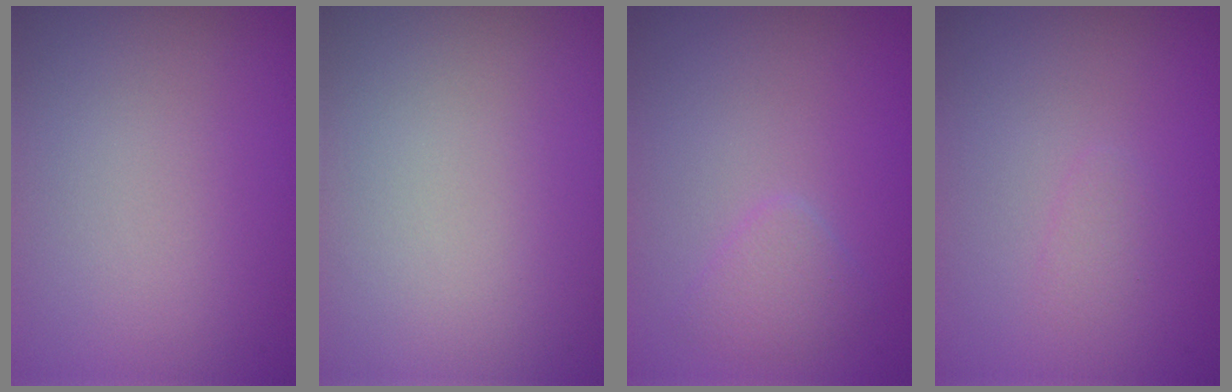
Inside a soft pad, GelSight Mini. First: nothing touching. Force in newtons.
{"total": 0.5, "press": 0.5, "slide": 0.0}
{"total": 1.4, "press": 1.4, "slide": 0.0}
{"total": 0.7, "press": 0.7, "slide": 0.0}